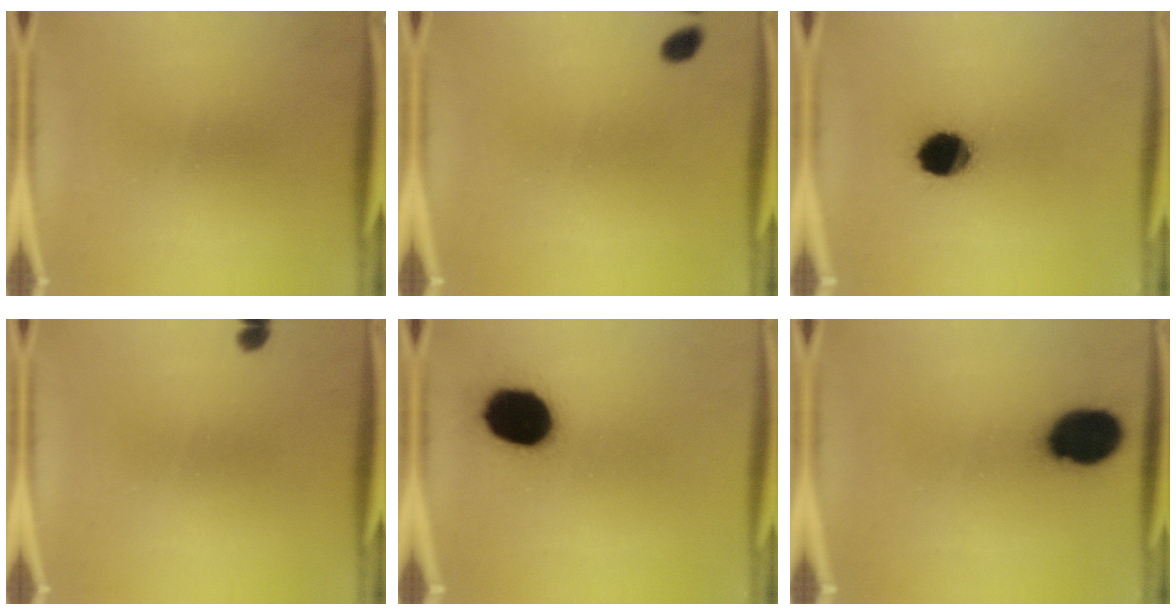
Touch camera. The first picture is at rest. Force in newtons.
{"total": 2.0}
{"total": 10.8}
{"total": 1.3}
{"total": 16.9}
{"total": 14.8}